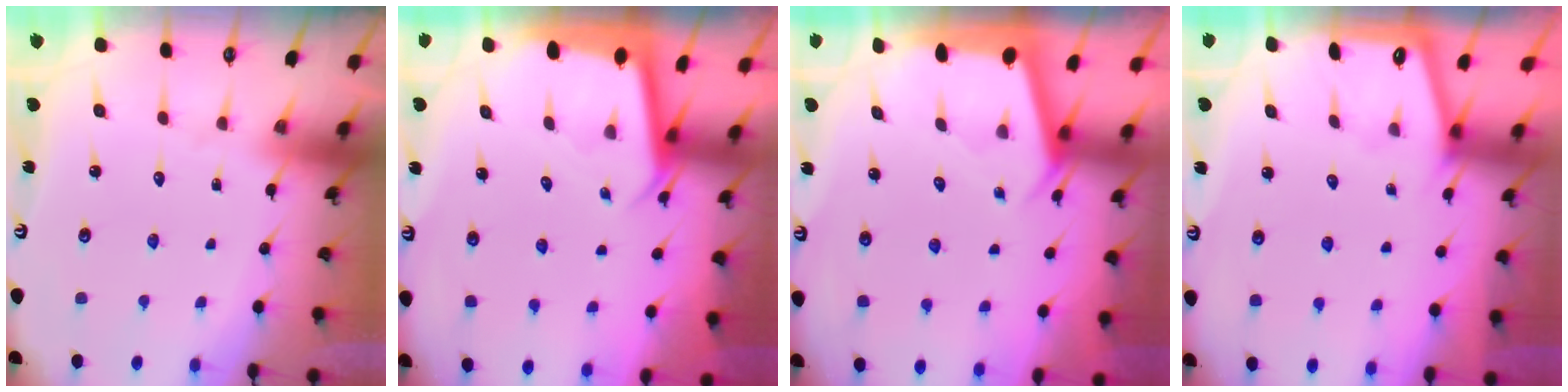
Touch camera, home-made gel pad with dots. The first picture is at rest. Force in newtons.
{"total": 2.3, "press": 2.3, "slide": 0.1}
{"total": 2.4, "press": 2.4, "slide": 0.3}
{"total": 1.3, "press": 1.2, "slide": 0.2}